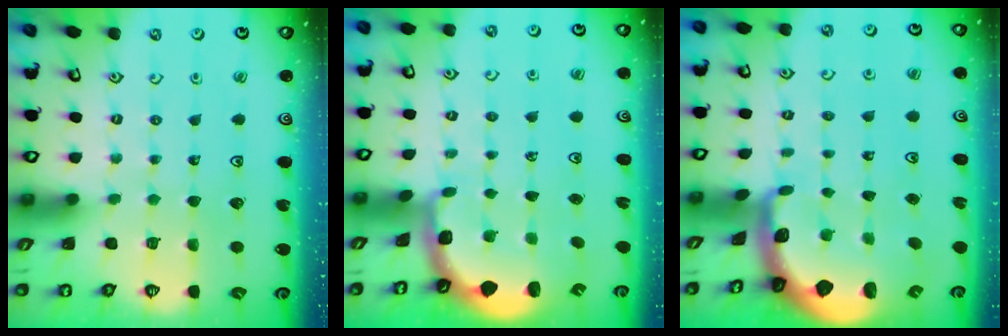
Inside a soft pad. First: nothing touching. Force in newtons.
{"total": 2.1, "press": 1.8, "slide": 1.0}
{"total": 2.6, "press": 2.5, "slide": 0.6}